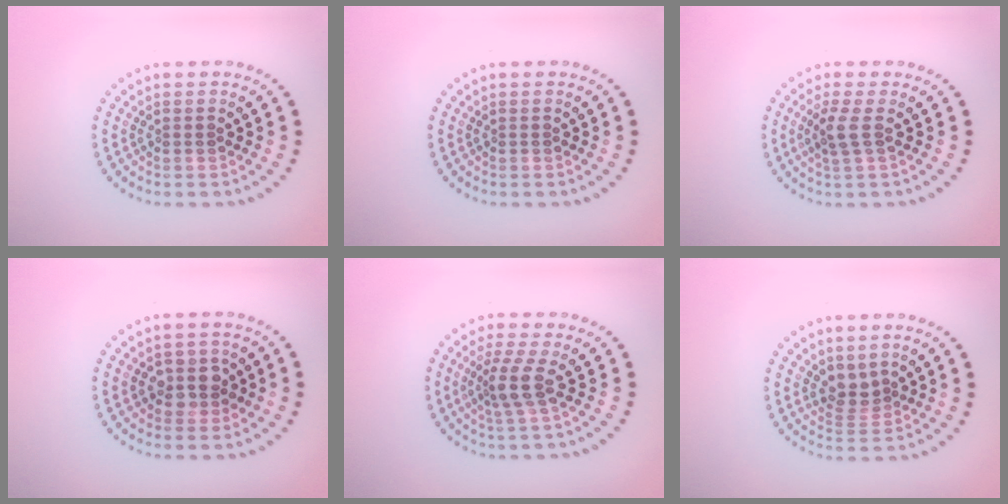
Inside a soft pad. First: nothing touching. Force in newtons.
{"total": 0.0}
{"total": 1.9, "press": 1.6, "slide": 1.1}
{"total": 2.7, "press": 2.5, "slide": 1.0}
{"total": 2.9, "press": 2.4, "slide": 1.7}
{"total": 2.2, "press": 1.7, "slide": 1.4}